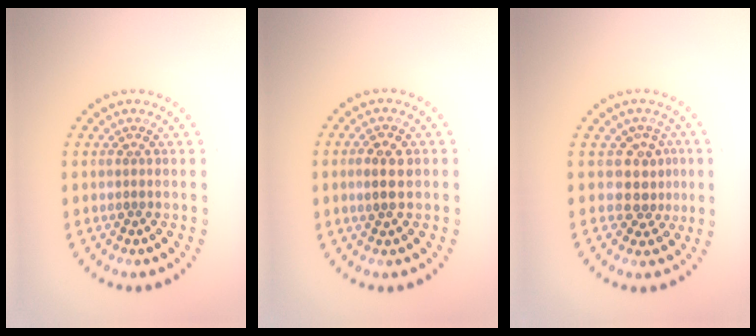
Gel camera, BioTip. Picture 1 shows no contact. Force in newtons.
{"total": 2.5, "press": 2.5, "slide": 0.1}
{"total": 2.8, "press": 2.1, "slide": 1.9}